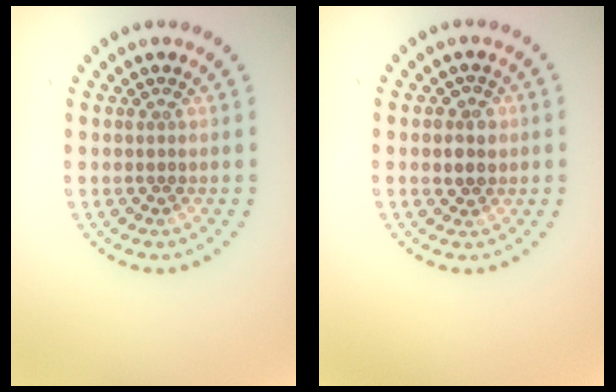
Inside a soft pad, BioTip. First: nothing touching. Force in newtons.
{"total": 1.6, "press": 1.6, "slide": 0.5}